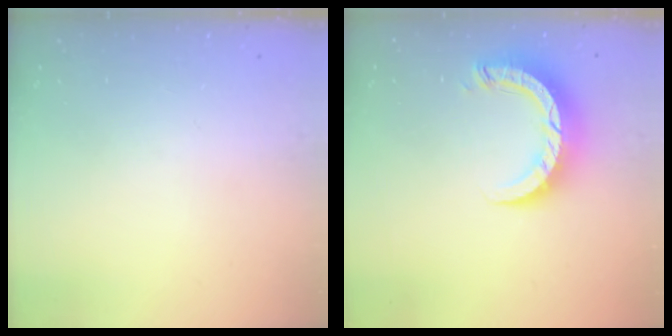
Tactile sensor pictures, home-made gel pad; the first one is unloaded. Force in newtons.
{"total": 8.8, "press": 8.8, "slide": 0.8}